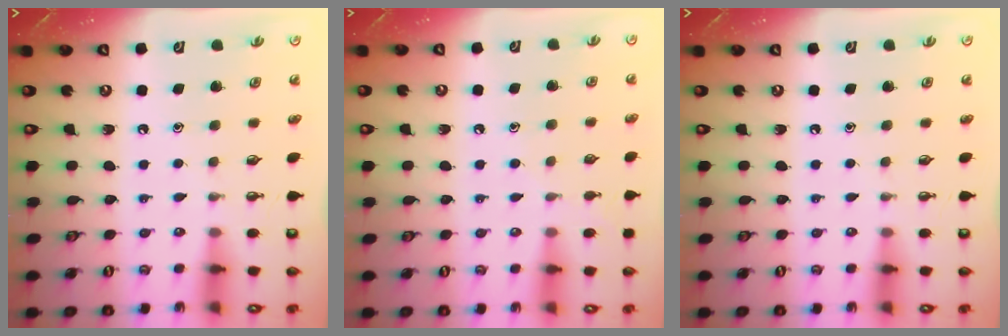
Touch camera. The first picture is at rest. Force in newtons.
{"total": 5.7, "press": 5.7, "slide": 0.6}
{"total": 0.0}